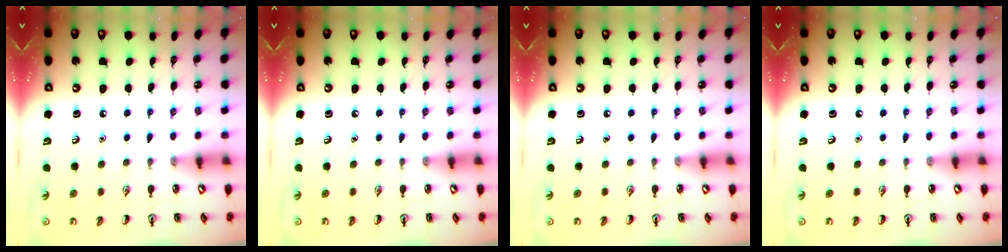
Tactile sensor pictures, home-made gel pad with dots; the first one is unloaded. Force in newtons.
{"total": 0.0}
{"total": 0.0}
{"total": 0.0}